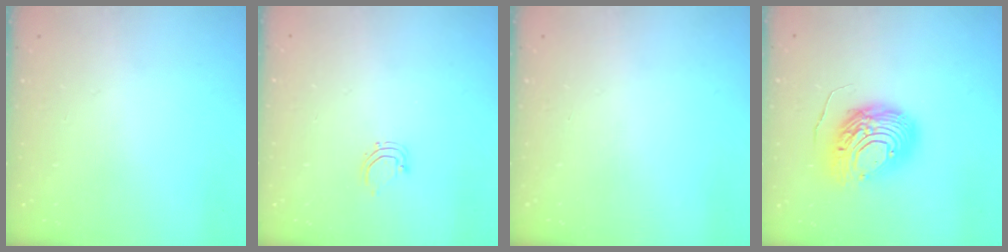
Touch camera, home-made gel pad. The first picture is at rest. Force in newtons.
{"total": 3.9, "press": 3.8, "slide": 0.7}
{"total": 0.0}
{"total": 13.5, "press": 13.4, "slide": 1.7}